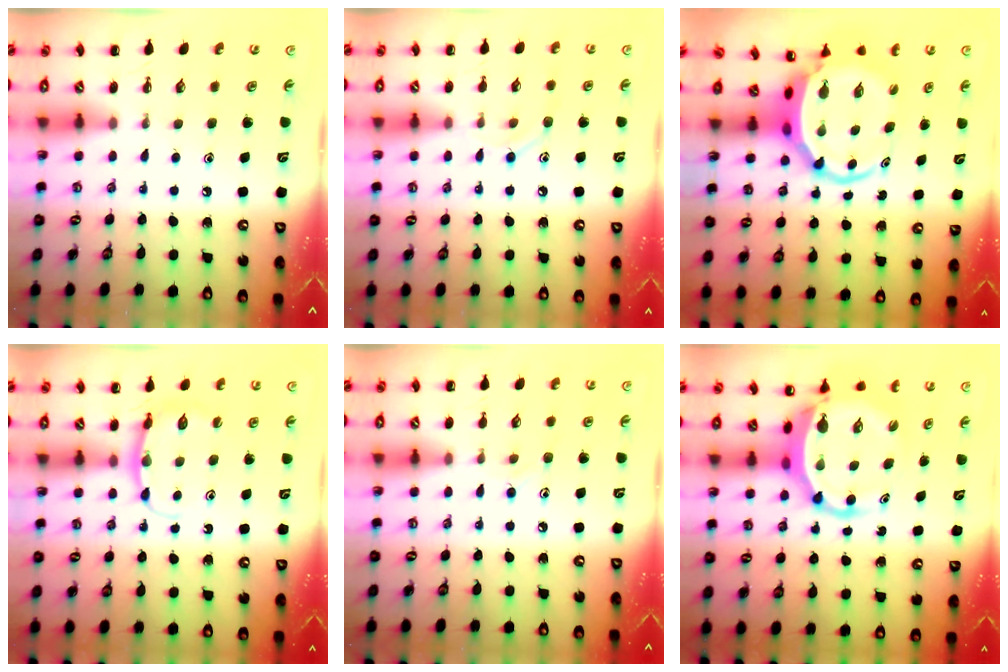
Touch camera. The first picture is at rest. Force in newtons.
{"total": 7.2, "press": 7.1, "slide": 1.4}
{"total": 6.4, "press": 6.1, "slide": 2.0}
{"total": 5.8, "press": 5.7, "slide": 0.9}
{"total": 6.2, "press": 5.8, "slide": 2.0}
{"total": 7.0, "press": 6.7, "slide": 2.2}